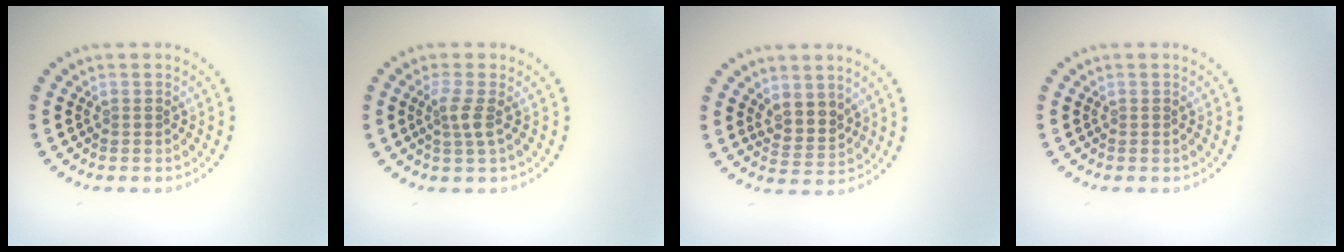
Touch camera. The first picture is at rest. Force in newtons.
{"total": 1.9, "press": 1.5, "slide": 1.3}
{"total": 2.4, "press": 1.9, "slide": 1.4}
{"total": 0.0}